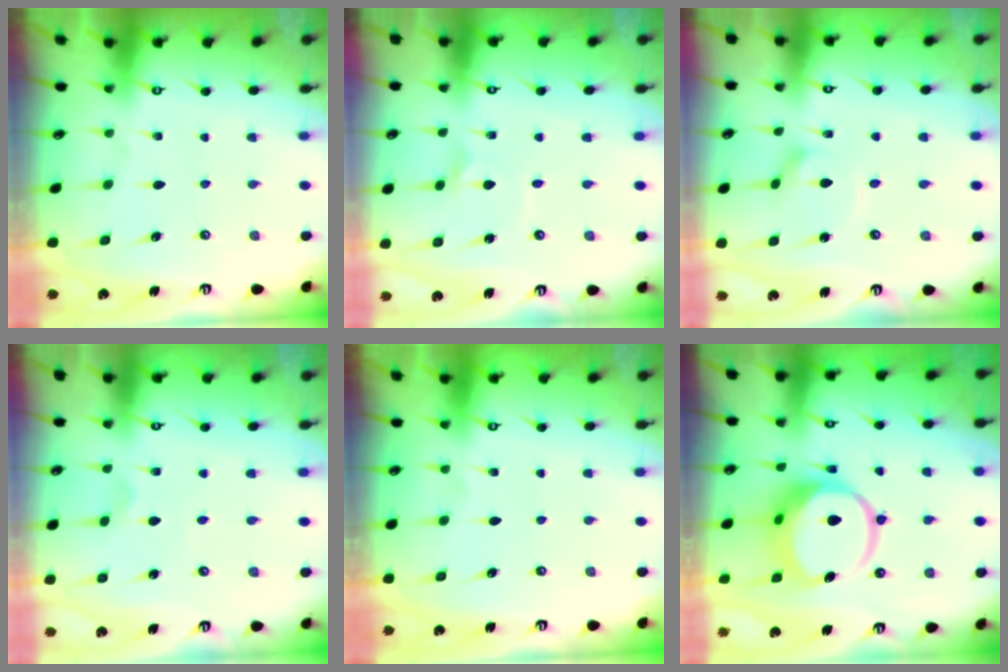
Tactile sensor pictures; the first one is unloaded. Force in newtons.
{"total": 1.6, "press": 1.6, "slide": 0.1}
{"total": 3.3, "press": 3.3, "slide": 0.3}
{"total": 2.0, "press": 2.0, "slide": 0.4}
{"total": 0.0}
{"total": 12.2, "press": 12.1, "slide": 1.5}